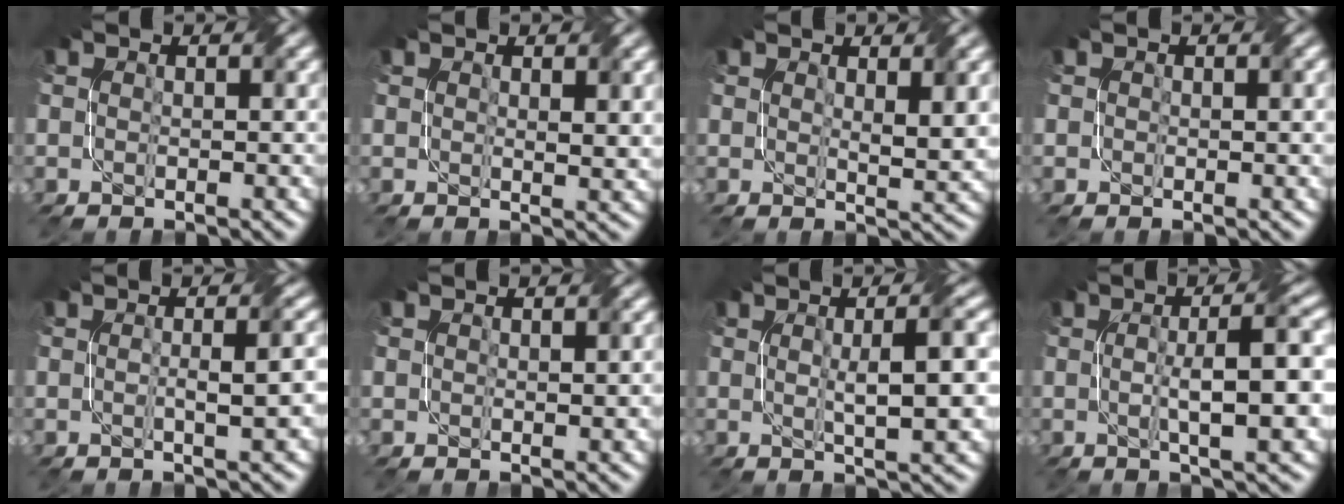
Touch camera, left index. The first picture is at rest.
{"total": 1.7, "force": [1.0, 0.5, 1.3], "torque": [-0.016, -0.005, 0.022]}
{"total": 2.8, "force": [1.4, 0.7, 2.3], "torque": [-0.035, -0.004, 0.028]}
{"total": 1.1, "force": [0.4, 0.7, 0.7], "torque": [-0.008, 0.000, 0.009]}
{"total": 3.0, "force": [-0.1, 0.8, 2.9], "torque": [-0.034, 0.009, 0.002]}
{"total": 1.2, "force": [0.4, 0.5, 1.0], "torque": [-0.012, 0.001, 0.012]}
{"total": 5.9, "force": [0.6, 1.4, 5.8], "torque": [-0.077, 0.010, 0.011]}
{"total": 6.9, "force": [0.0, 1.5, 6.7], "torque": [-0.098, 0.007, 0.002]}